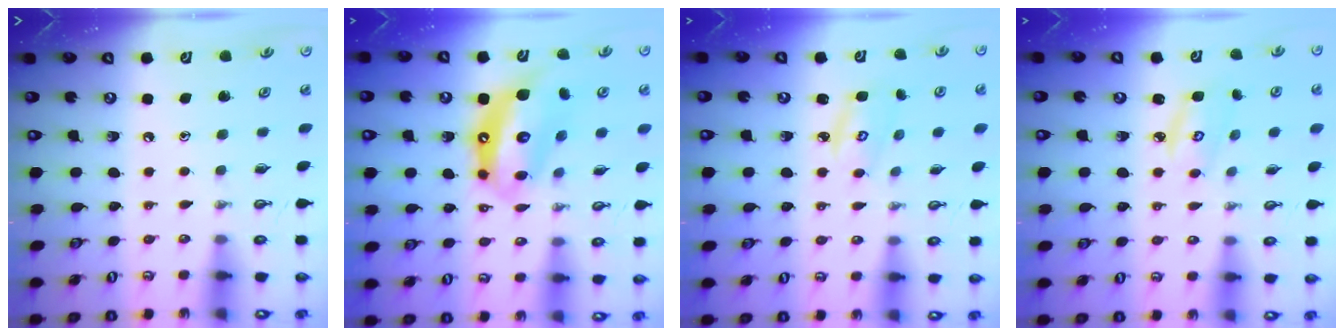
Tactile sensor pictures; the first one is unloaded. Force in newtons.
{"total": 14.3, "press": 14.3, "slide": 1.3}
{"total": 3.5, "press": 3.5, "slide": 0.2}
{"total": 3.7, "press": 3.7, "slide": 0.4}